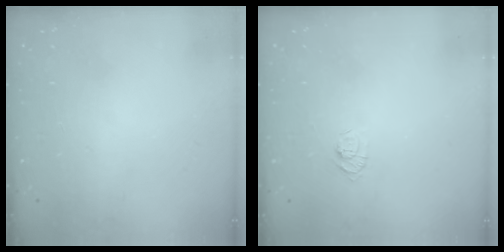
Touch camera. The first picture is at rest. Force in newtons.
{"total": 4.7, "press": 4.7, "slide": 0.5}